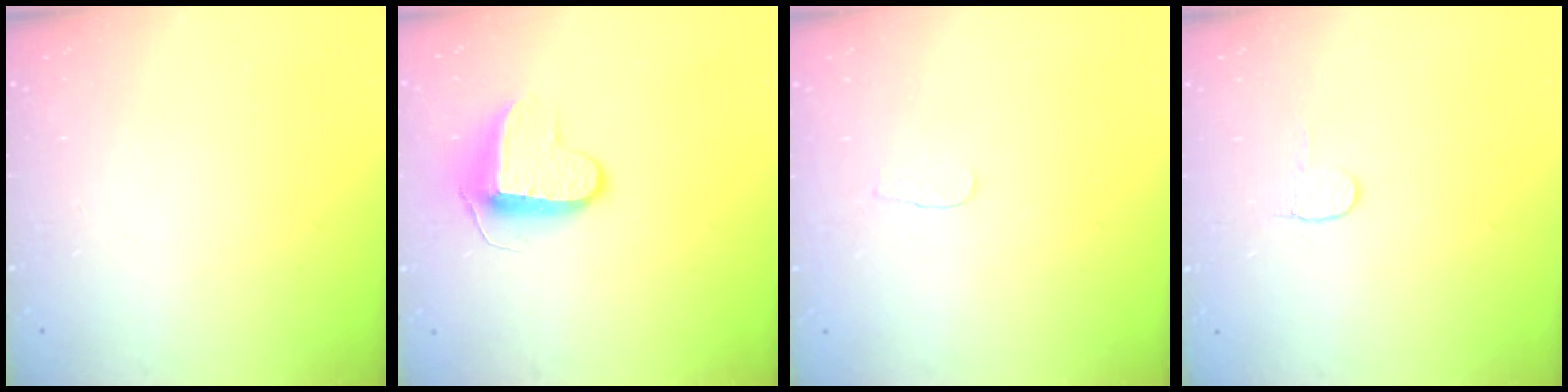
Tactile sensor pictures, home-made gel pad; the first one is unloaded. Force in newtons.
{"total": 9.6, "press": 9.6, "slide": 0.2}
{"total": 2.8, "press": 2.8, "slide": 0.3}
{"total": 4.9, "press": 4.9, "slide": 0.5}